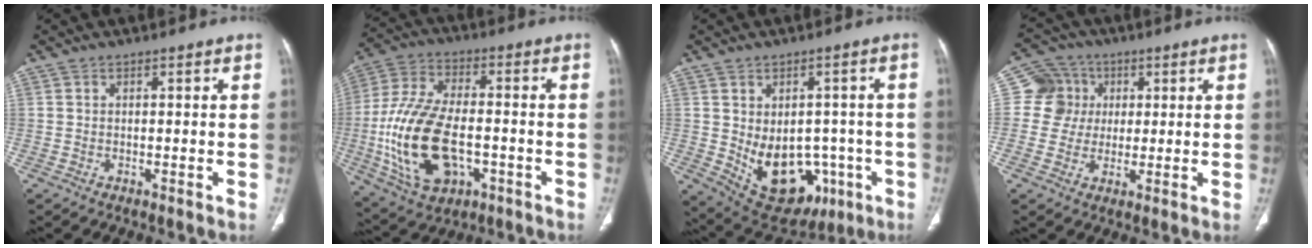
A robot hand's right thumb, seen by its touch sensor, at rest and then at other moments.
{"total": 19.8, "force": [-4.0, 11.0, 16.0], "torque": [-0.321, 0.012, -0.061]}
{"total": 15.6, "force": [-3.5, 10.9, 10.5], "torque": [-0.121, 0.012, -0.018]}
{"total": 7.8, "force": [1.3, 7.6, 1.0], "torque": [0.021, 0.008, 0.016]}